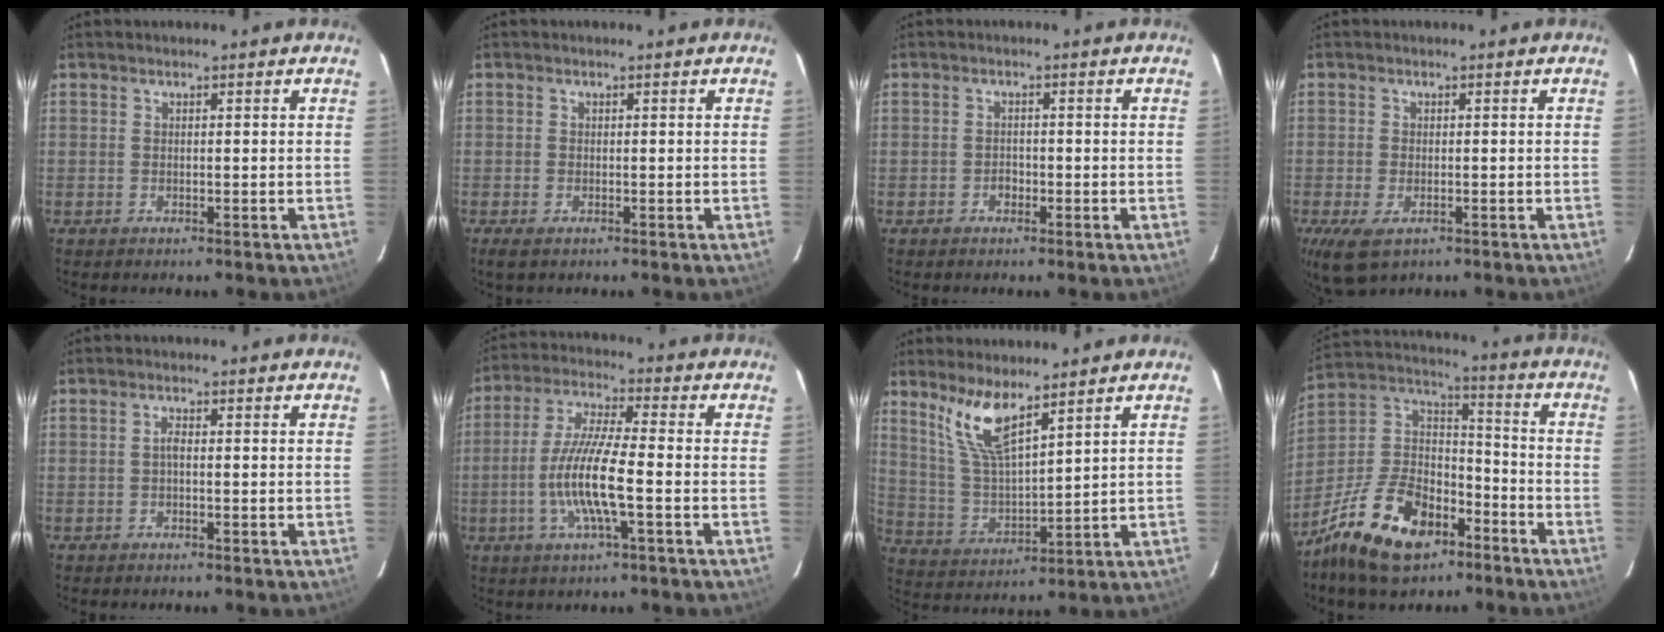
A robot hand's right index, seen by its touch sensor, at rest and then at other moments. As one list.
[{"total": 1.8, "force": [-1.1, 0.9, 1.1], "torque": [-0.024, -0.006, -0.020]}, {"total": 1.5, "force": [-0.9, 1.1, 0.4], "torque": [-0.006, 0.004, -0.014]}, {"total": 6.3, "force": [-3.1, 3.5, 4.3], "torque": [-0.094, -0.022, -0.052]}, {"total": 1.1, "force": [-0.3, 0.4, 1.0], "torque": [-0.019, 0.006, -0.006]}, {"total": 11.4, "force": [-3.1, 1.2, 10.9], "torque": [-0.223, -0.002, -0.060]}, {"total": 9.3, "force": [6.6, 1.9, 6.3], "torque": [-0.125, -0.006, 0.143]}, {"total": 20.1, "force": [-12.2, 10.8, 11.8], "torque": [-0.261, 0.010, -0.211]}]